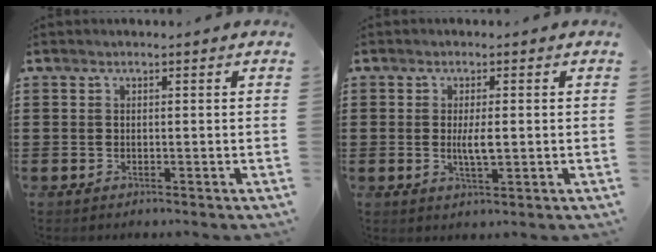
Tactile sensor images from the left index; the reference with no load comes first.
{"total": 3.6, "force": [-0.1, 0.8, 3.5], "torque": [-0.071, -0.006, -0.004]}